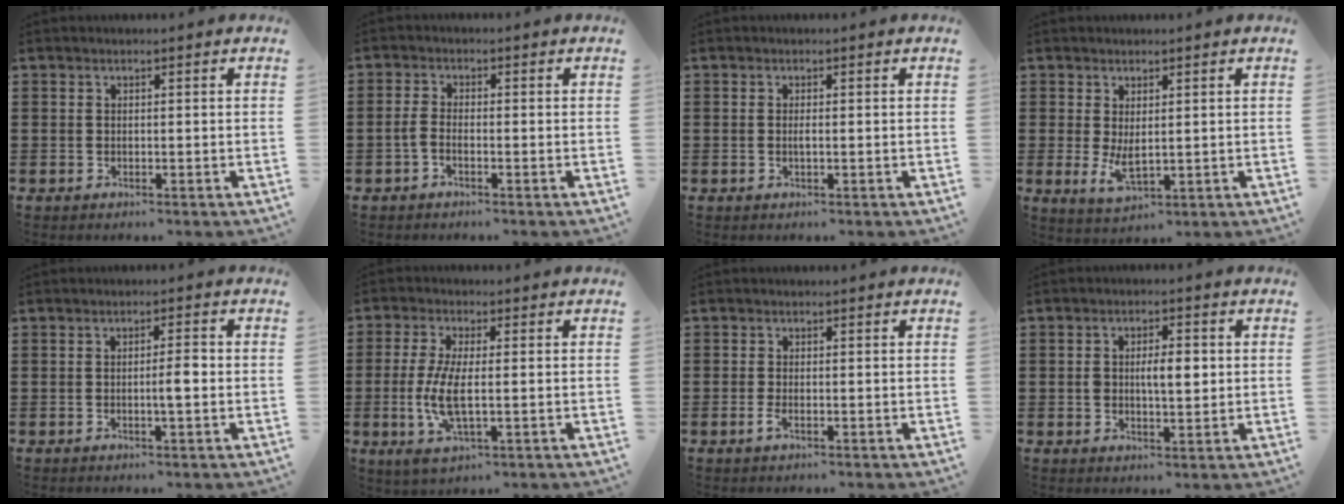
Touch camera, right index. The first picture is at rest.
{"total": 2.0, "force": [-1.1, 0.4, 1.6], "torque": [-0.046, -0.008, -0.024]}
{"total": 0.9, "force": [-0.3, -0.1, 0.9], "torque": [-0.018, -0.006, -0.004]}
{"total": 3.8, "force": [0.2, 1.5, 3.5], "torque": [-0.081, -0.009, 0.003]}
{"total": 2.6, "force": [-0.5, 0.2, 2.5], "torque": [-0.045, 0.000, -0.010]}
{"total": 7.5, "force": [-1.1, 2.3, 7.1], "torque": [-0.158, -0.015, -0.024]}
{"total": 1.6, "force": [-0.7, 0.3, 1.4], "torque": [-0.041, -0.010, -0.016]}
{"total": 4.5, "force": [0.3, 2.0, 4.0], "torque": [-0.062, 0.001, -0.002]}